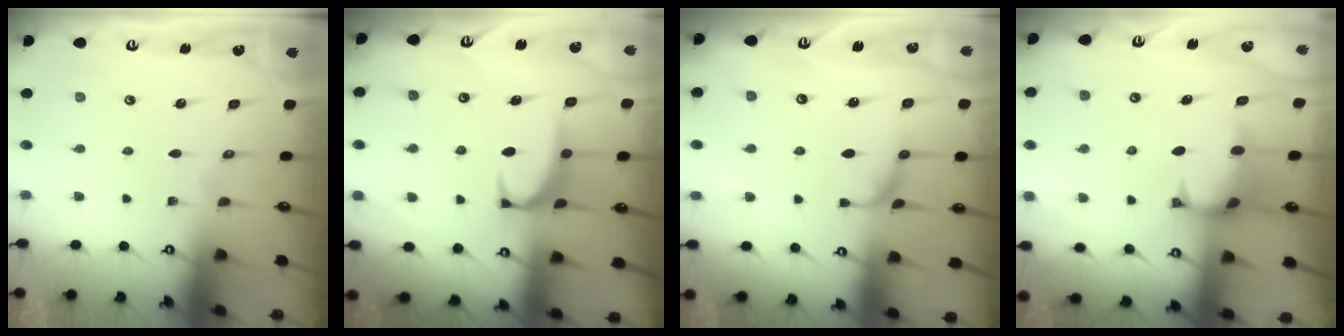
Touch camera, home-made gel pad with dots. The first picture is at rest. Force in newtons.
{"total": 2.3, "press": 2.2, "slide": 0.6}
{"total": 1.0, "press": 0.8, "slide": 0.6}
{"total": 1.3, "press": 1.0, "slide": 0.8}